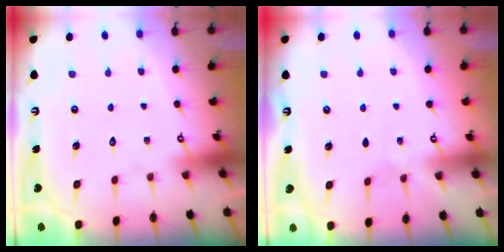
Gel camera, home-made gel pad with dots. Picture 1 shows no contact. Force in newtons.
{"total": 1.7, "press": 1.7, "slide": 0.4}